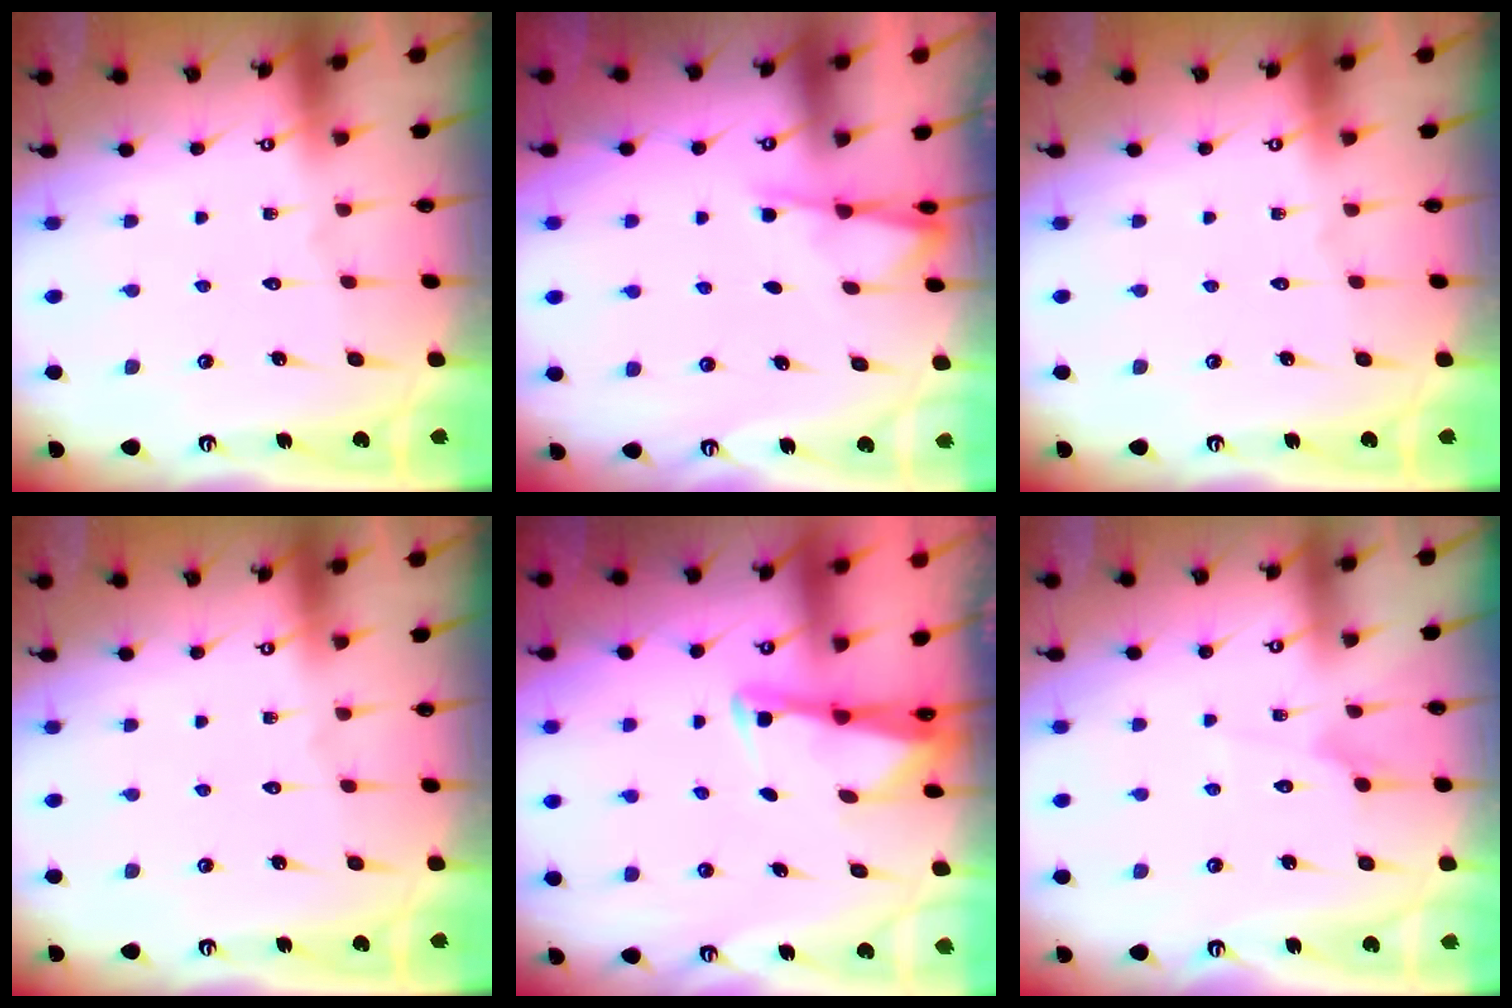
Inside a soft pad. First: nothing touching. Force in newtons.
{"total": 2.9, "press": 2.9, "slide": 0.5}
{"total": 0.0}
{"total": 0.0}
{"total": 2.6, "press": 2.6, "slide": 0.3}
{"total": 2.7, "press": 2.7, "slide": 0.3}